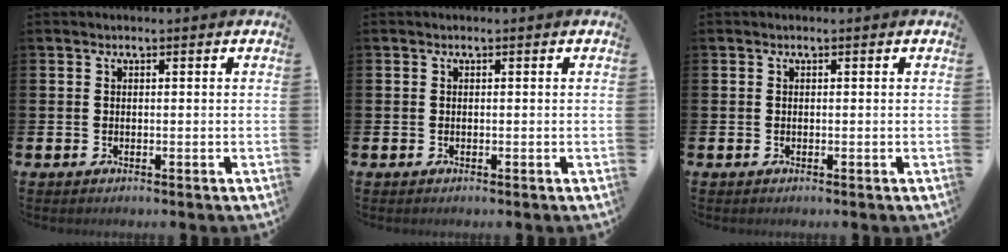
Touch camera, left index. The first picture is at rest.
{"total": 0.0}
{"total": 0.0}